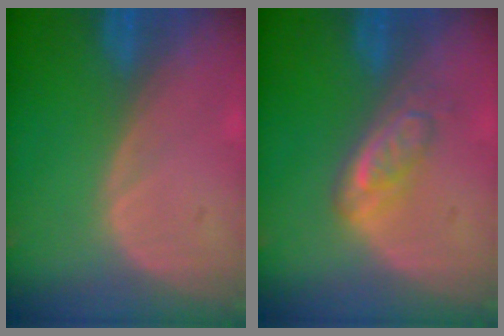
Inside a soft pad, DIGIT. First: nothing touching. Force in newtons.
{"total": 4.6, "press": 4.4, "slide": 1.3}